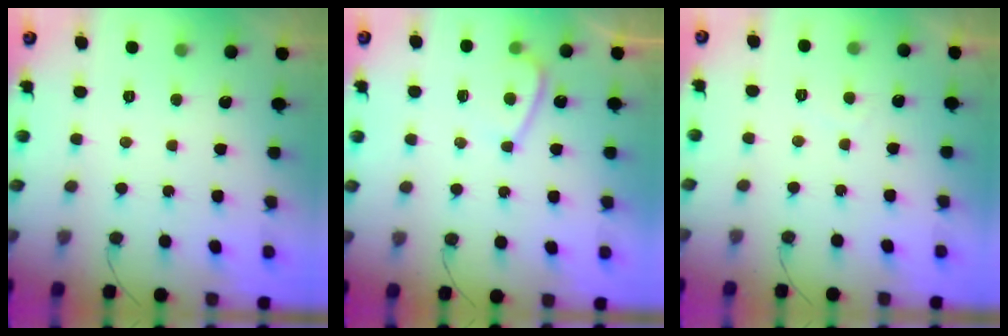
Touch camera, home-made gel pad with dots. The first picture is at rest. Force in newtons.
{"total": 4.1, "press": 4.1, "slide": 0.5}
{"total": 0.9, "press": 0.8, "slide": 0.4}